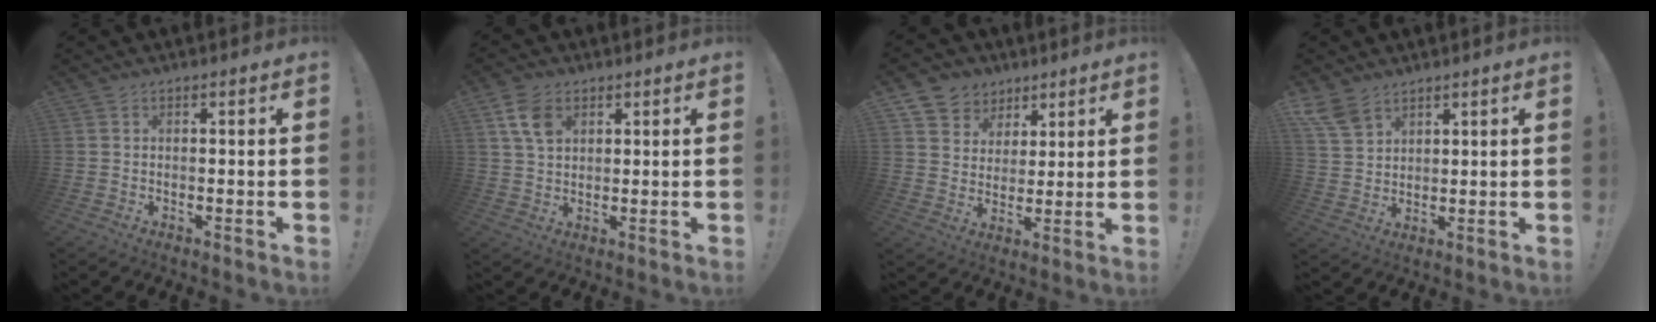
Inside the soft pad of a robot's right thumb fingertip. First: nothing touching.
{"total": 7.4, "force": [3.3, 4.8, 4.5], "torque": [-0.087, -0.006, 0.065]}
{"total": 7.6, "force": [3.8, 6.5, 0.6], "torque": [-0.005, -0.031, 0.078]}
{"total": 7.6, "force": [5.3, 4.2, 3.4], "torque": [-0.074, -0.028, 0.105]}